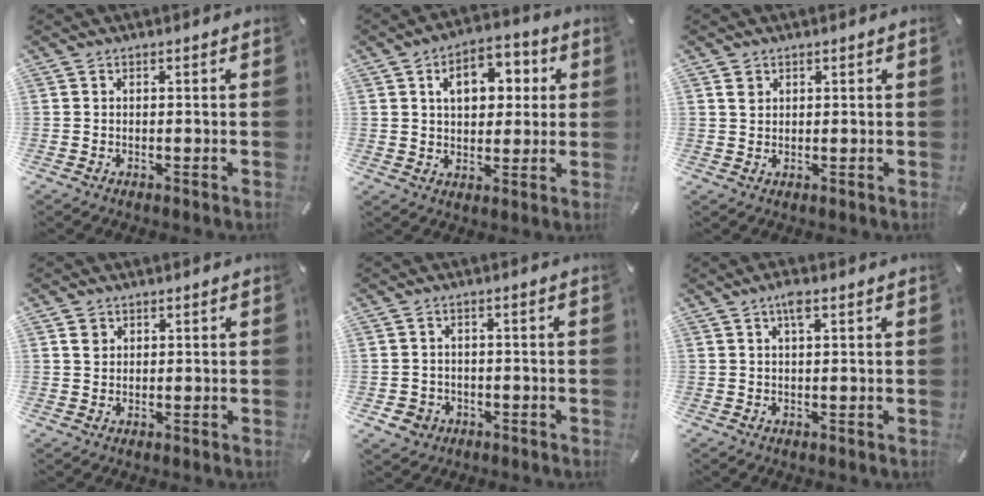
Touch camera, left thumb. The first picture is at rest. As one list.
[{"total": 9.8, "force": [3.0, 7.2, 5.9], "torque": [-0.078, 0.000, 0.046]}, {"total": 1.9, "force": [1.0, 1.5, 0.7], "torque": [-0.010, -0.002, 0.018]}, {"total": 2.2, "force": [1.1, 1.8, 0.6], "torque": [0.000, -0.004, 0.018]}, {"total": 4.0, "force": [-1.6, 3.6, 0.8], "torque": [-0.020, 0.007, -0.030]}, {"total": 3.0, "force": [1.5, 0.8, 2.4], "torque": [-0.044, 0.002, 0.022]}]